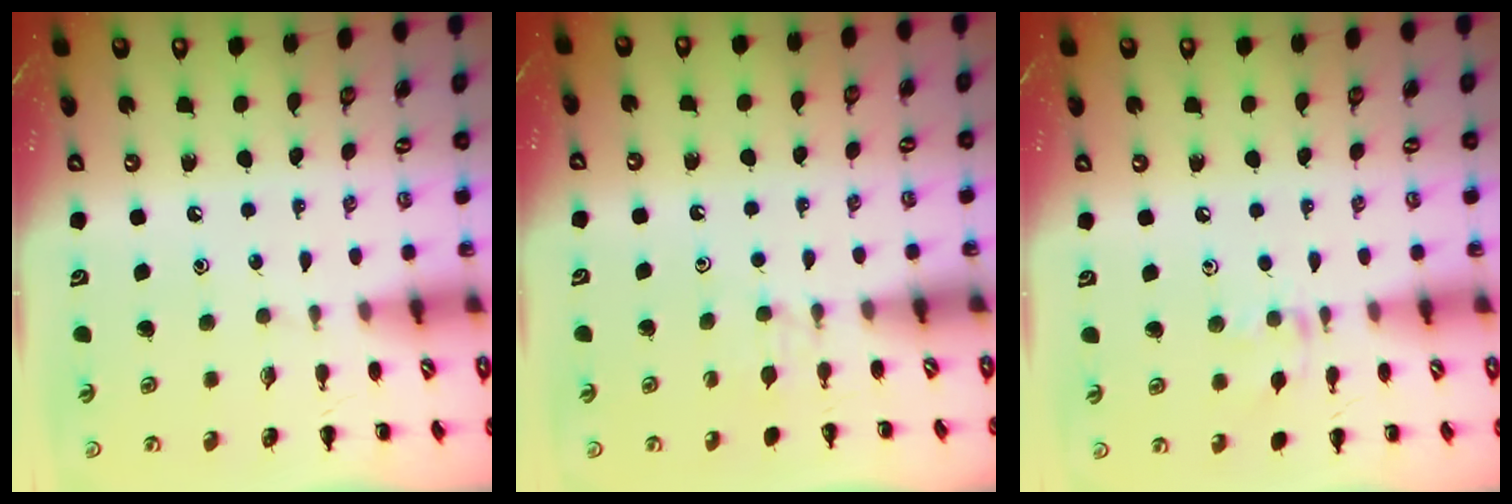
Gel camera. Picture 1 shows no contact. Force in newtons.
{"total": 3.6, "press": 3.4, "slide": 1.2}
{"total": 8.3, "press": 8.1, "slide": 1.5}